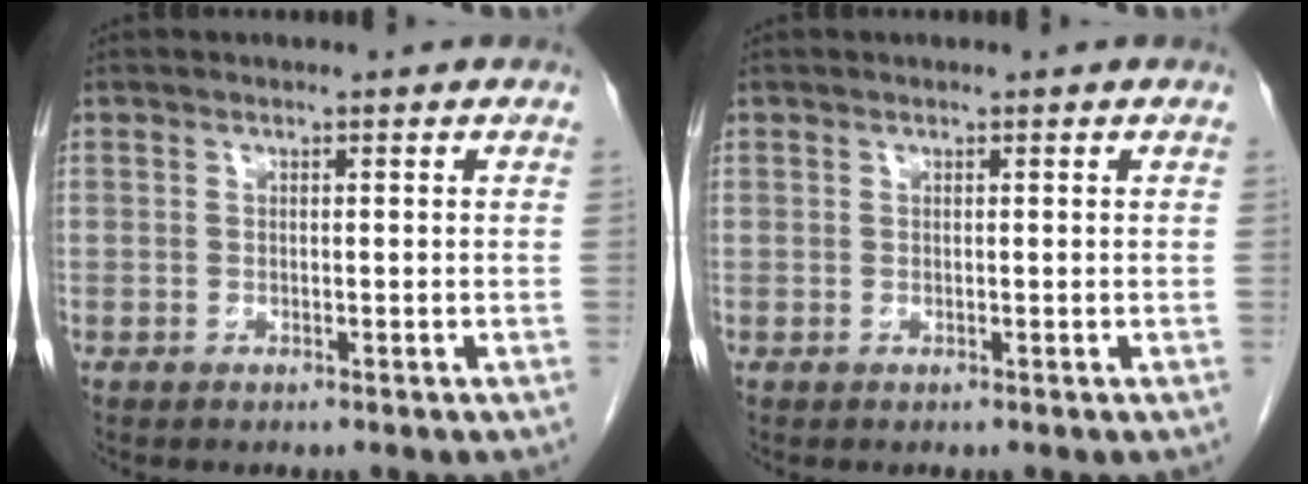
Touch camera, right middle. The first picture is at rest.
{"total": 0.0}